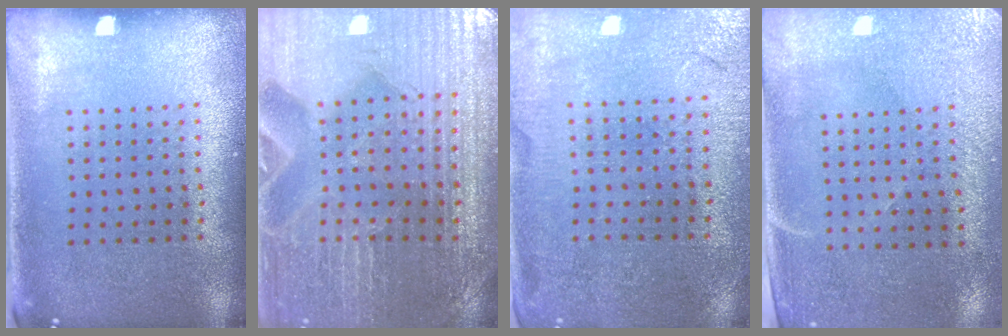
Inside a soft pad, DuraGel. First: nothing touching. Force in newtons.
{"total": 3.5, "press": 3.5, "slide": 0.3}
{"total": 0.5, "press": 0.5, "slide": 0.2}
{"total": 2.9, "press": 2.5, "slide": 1.5}